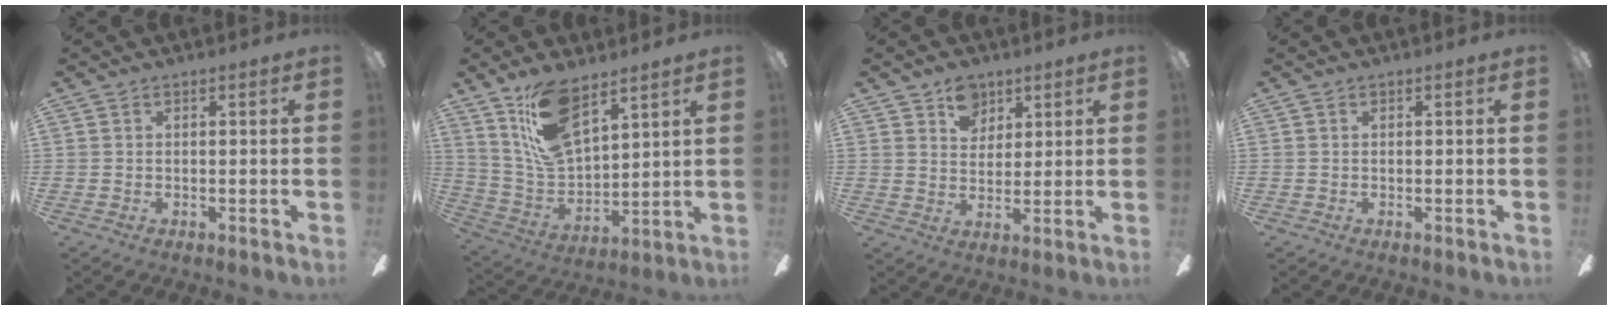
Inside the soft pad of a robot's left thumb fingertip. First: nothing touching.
{"total": 15.1, "force": [10.2, 6.9, 8.9], "torque": [-0.188, -0.039, 0.188]}
{"total": 7.4, "force": [4.6, 5.3, 2.3], "torque": [-0.025, -0.008, 0.083]}
{"total": 0.0}